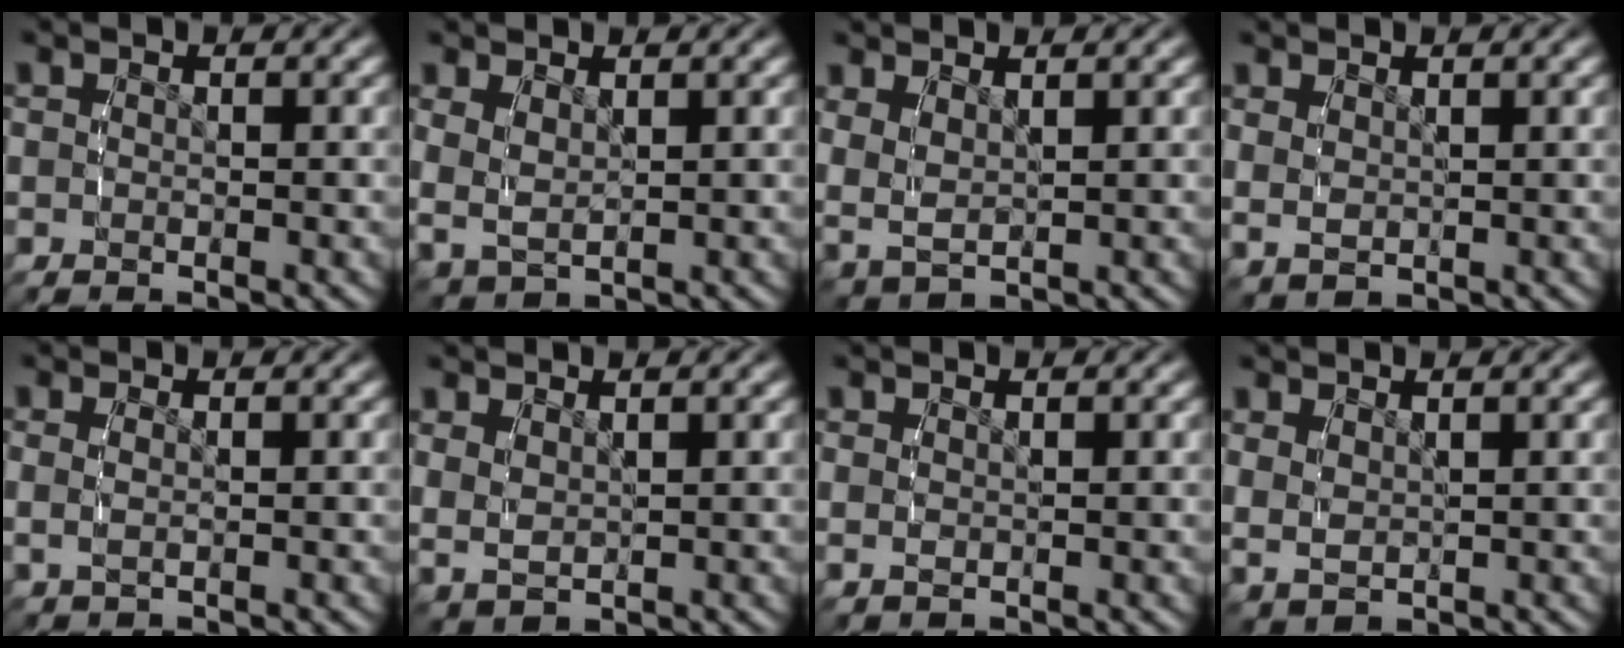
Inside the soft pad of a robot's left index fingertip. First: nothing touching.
{"total": 3.4, "force": [1.2, 2.6, 1.8], "torque": [-0.060, -0.009, 0.030]}
{"total": 4.3, "force": [1.5, 3.2, 2.3], "torque": [-0.076, -0.009, 0.033]}
{"total": 1.8, "force": [1.1, 1.0, 1.1], "torque": [-0.030, -0.002, 0.031]}
{"total": 1.1, "force": [0.4, 0.3, 1.0], "torque": [-0.023, -0.004, 0.013]}
{"total": 3.0, "force": [1.4, 2.1, 1.7], "torque": [-0.049, -0.004, 0.034]}
{"total": 0.9, "force": [0.6, 0.0, 0.7], "torque": [-0.014, 0.000, 0.018]}
{"total": 2.7, "force": [1.3, 1.8, 1.5], "torque": [-0.044, -0.004, 0.033]}